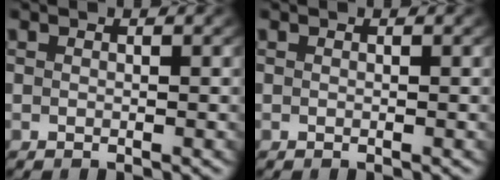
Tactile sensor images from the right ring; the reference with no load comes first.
{"total": 0.0}